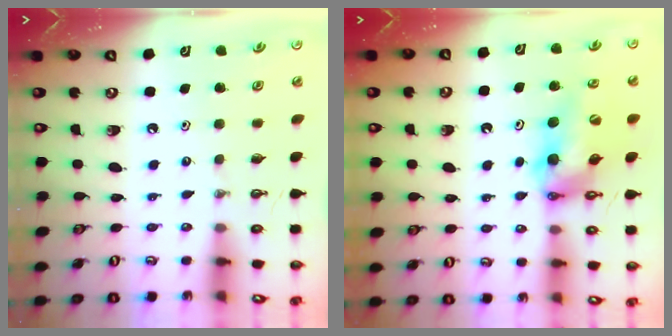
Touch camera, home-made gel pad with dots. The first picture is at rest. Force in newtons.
{"total": 11.6, "press": 11.5, "slide": 1.4}